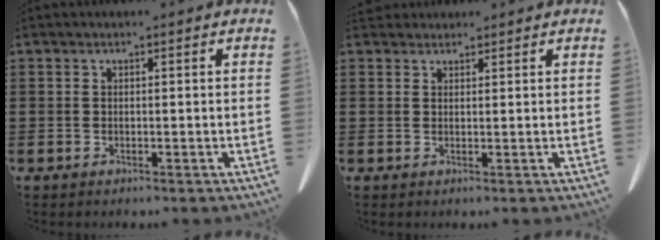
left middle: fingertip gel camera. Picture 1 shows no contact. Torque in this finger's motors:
{"motor_torque": [0.06, 0.00, 0.04, -0.01]}